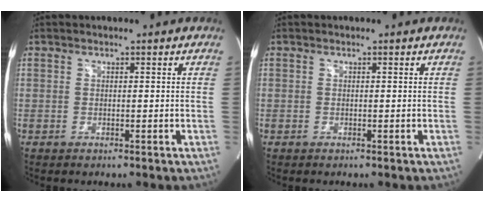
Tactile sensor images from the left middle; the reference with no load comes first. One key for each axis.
{"total": 0.0}